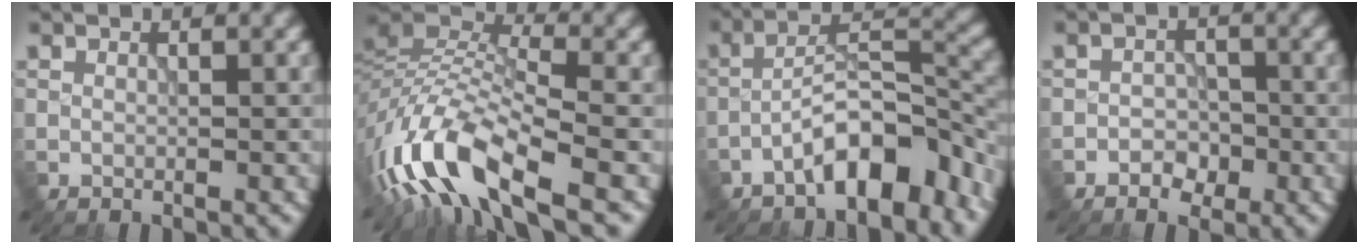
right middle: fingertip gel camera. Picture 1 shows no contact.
{"total": 11.3, "force": [-6.3, 3.7, 8.5], "torque": [-0.164, 0.007, -0.129]}
{"total": 7.4, "force": [-4.6, 2.4, 5.2], "torque": [-0.076, 0.020, -0.083]}
{"total": 1.9, "force": [-1.2, 1.3, 0.7], "torque": [-0.004, 0.004, -0.022]}